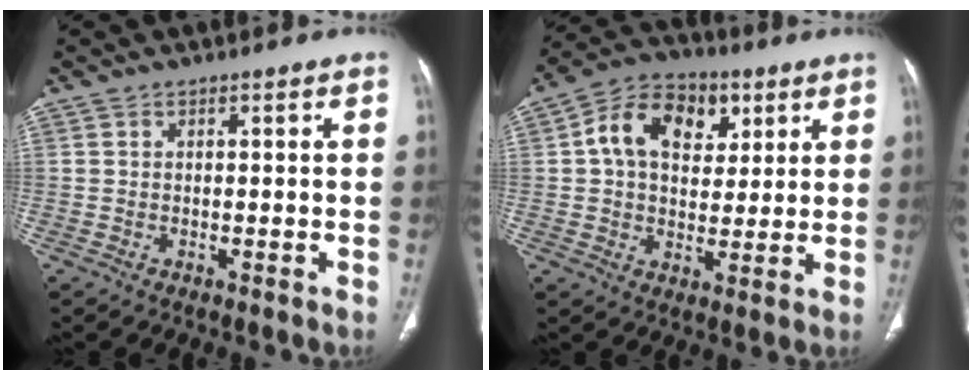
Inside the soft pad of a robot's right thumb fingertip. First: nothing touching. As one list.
[{"total": 14.2, "force": [4.6, 10.0, 9.0], "torque": [-0.117, 0.004, 0.069]}]